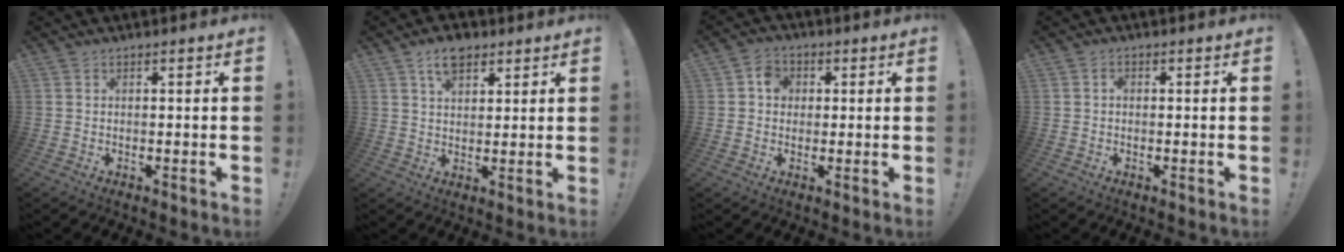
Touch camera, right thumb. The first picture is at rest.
{"total": 7.0, "force": [4.3, 4.0, 3.7], "torque": [-0.061, -0.009, 0.079]}
{"total": 5.3, "force": [0.7, 4.6, 2.5], "torque": [-0.035, 0.009, 0.012]}
{"total": 1.0, "force": [-0.2, 0.8, 0.6], "torque": [-0.018, 0.007, -0.004]}